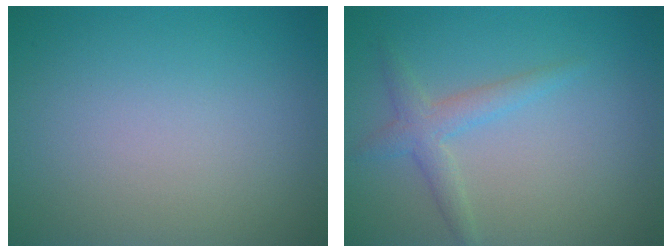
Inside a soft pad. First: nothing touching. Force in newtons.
{"total": 2.2, "press": 2.2, "slide": 0.1}